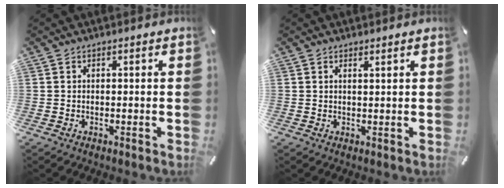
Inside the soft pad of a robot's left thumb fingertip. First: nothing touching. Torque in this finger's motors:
{"motor_torque": [-0.26, -0.49, -0.04, 0.13, 0.00]}